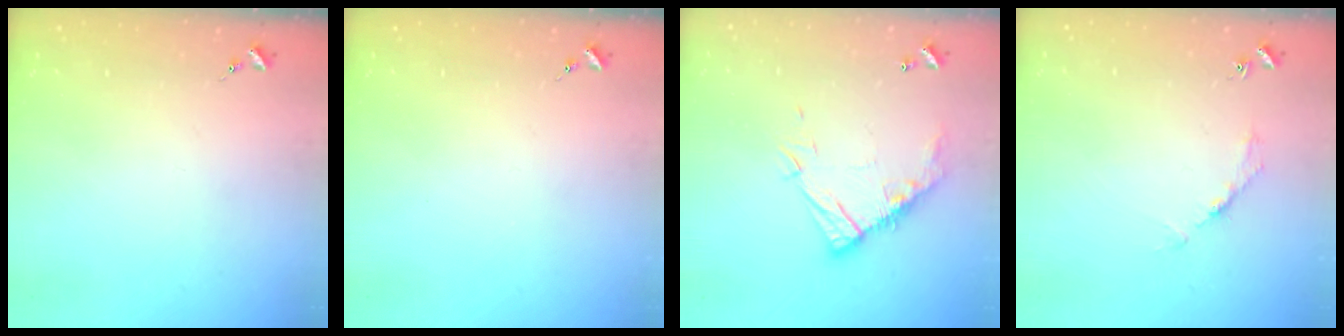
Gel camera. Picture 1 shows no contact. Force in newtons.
{"total": 0.0}
{"total": 13.1, "press": 13.1, "slide": 1.1}
{"total": 2.7, "press": 2.7, "slide": 0.4}